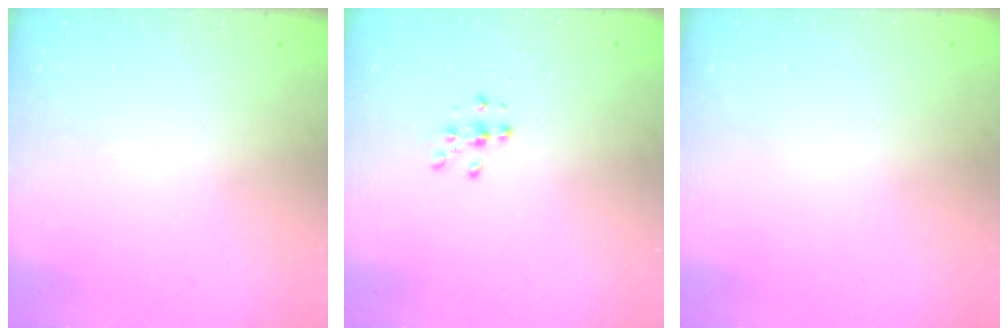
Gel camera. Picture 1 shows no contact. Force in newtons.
{"total": 6.3, "press": 6.3, "slide": 0.9}
{"total": 0.0}